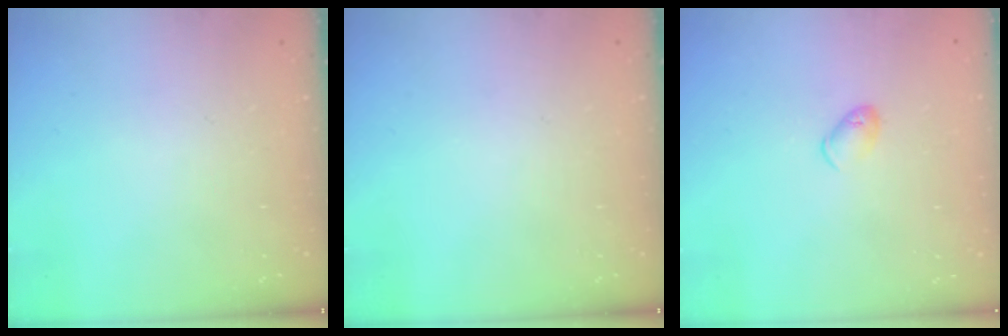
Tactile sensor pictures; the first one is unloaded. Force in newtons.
{"total": 0.0}
{"total": 4.9, "press": 4.8, "slide": 1.0}